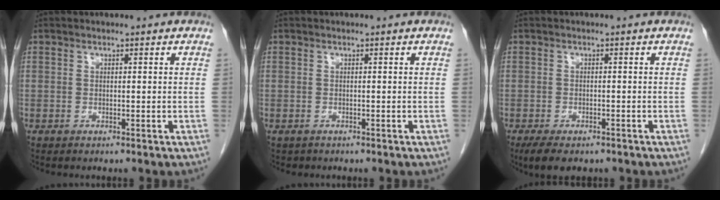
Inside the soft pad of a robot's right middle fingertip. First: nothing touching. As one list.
[{"total": 0.7, "force": [-0.5, 0.5, 0.0], "torque": [-0.012, 0.002, -0.006]}, {"total": 5.7, "force": [-4.1, 2.4, 3.1], "torque": [-0.048, -0.010, -0.060]}]